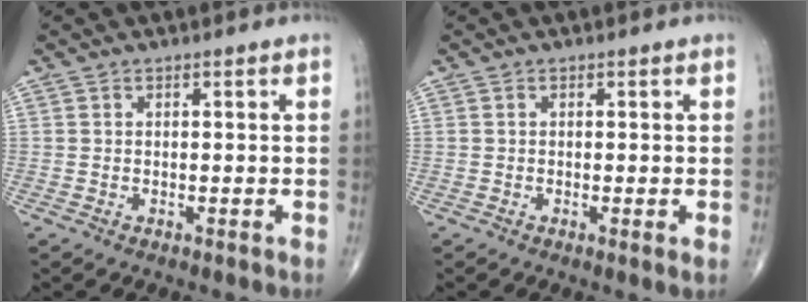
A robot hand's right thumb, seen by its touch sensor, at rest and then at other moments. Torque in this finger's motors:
{"motor_torque": [-0.18, -0.05, -0.30, -0.26, -0.16]}